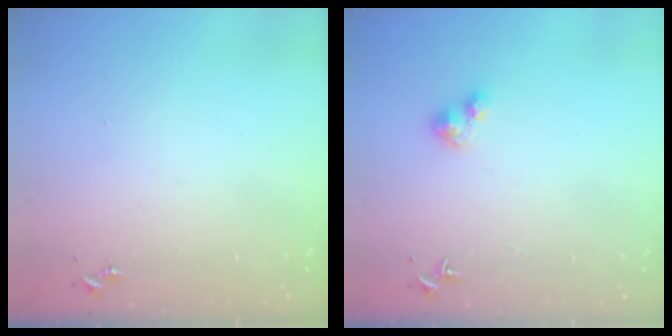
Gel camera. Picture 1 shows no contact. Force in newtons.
{"total": 3.5, "press": 3.5, "slide": 0.4}